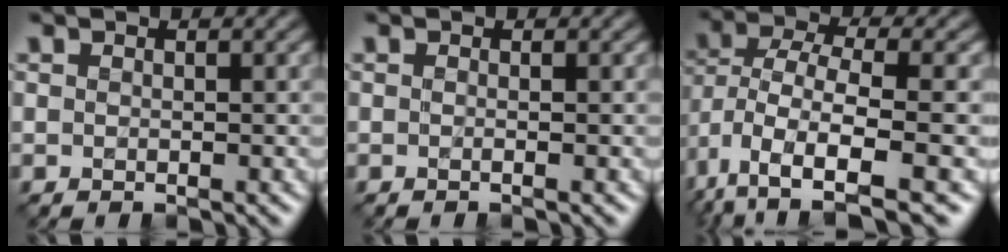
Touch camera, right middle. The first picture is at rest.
{"total": 1.0, "force": [-0.1, 0.4, 0.9], "torque": [-0.011, -0.009, -0.011]}
{"total": 8.5, "force": [-3.6, 3.7, 6.8], "torque": [-0.139, -0.004, -0.073]}